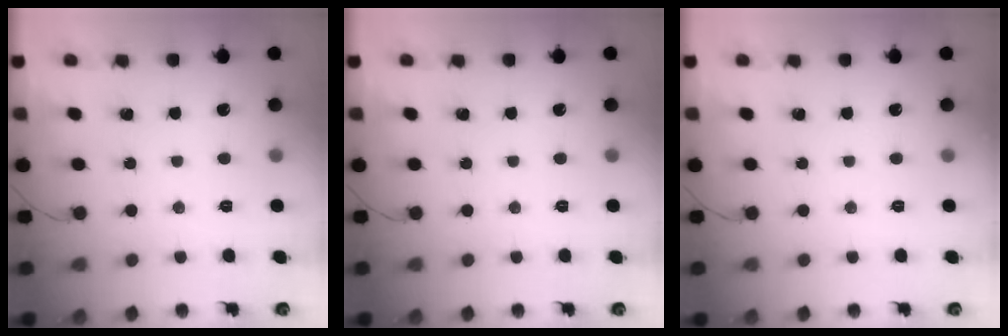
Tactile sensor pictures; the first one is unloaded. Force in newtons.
{"total": 0.0}
{"total": 0.0}